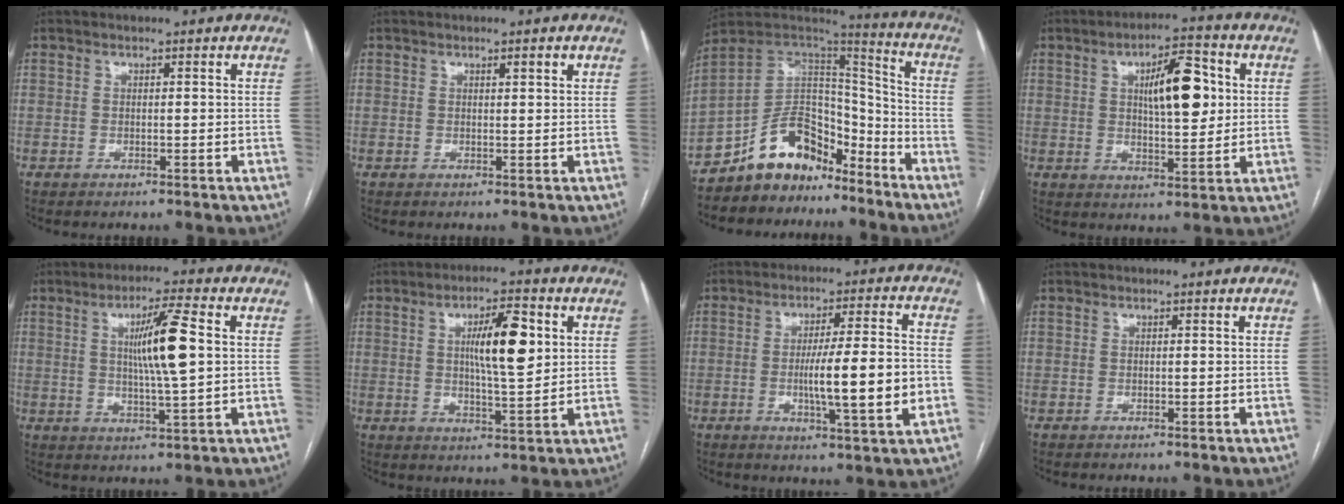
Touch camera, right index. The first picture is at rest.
{"total": 1.1, "force": [0.7, 0.1, 0.9], "torque": [-0.014, 0.000, 0.009]}
{"total": 13.8, "force": [-10.5, 7.2, 5.3], "torque": [-0.088, 0.060, -0.184]}
{"total": 10.4, "force": [2.4, 3.2, 9.6], "torque": [-0.153, 0.015, 0.040]}
{"total": 9.4, "force": [1.5, 0.2, 9.3], "torque": [-0.162, -0.001, 0.027]}
{"total": 9.4, "force": [2.3, 1.8, 9.0], "torque": [-0.150, 0.005, 0.039]}
{"total": 12.1, "force": [-2.1, 0.5, 11.9], "torque": [-0.191, -0.004, -0.035]}
{"total": 0.0}